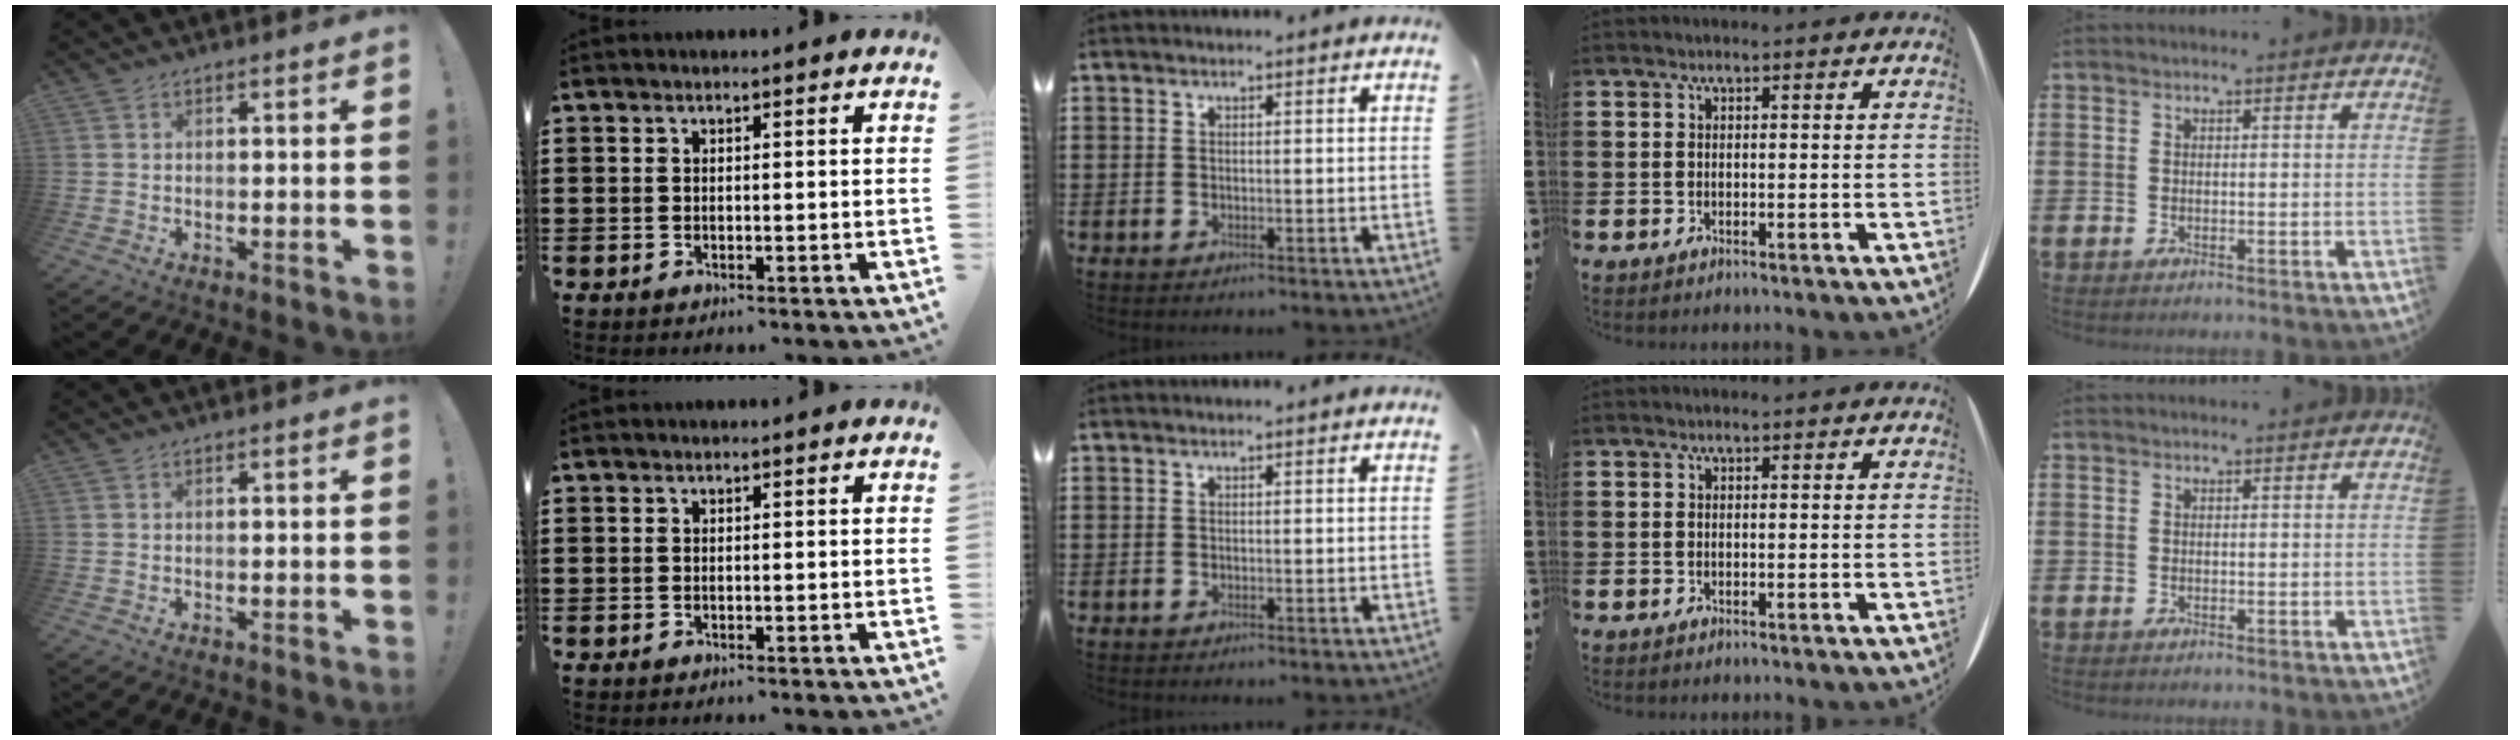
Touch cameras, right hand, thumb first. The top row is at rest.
{}